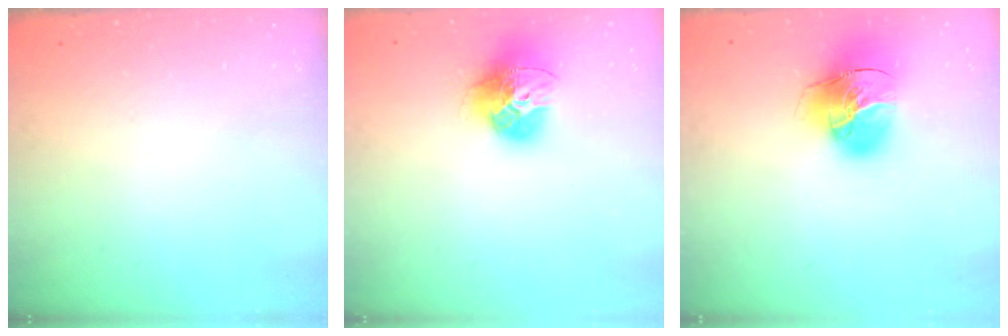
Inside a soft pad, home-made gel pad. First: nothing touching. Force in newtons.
{"total": 16.0, "press": 15.9, "slide": 1.7}
{"total": 20.1, "press": 20.0, "slide": 2.1}